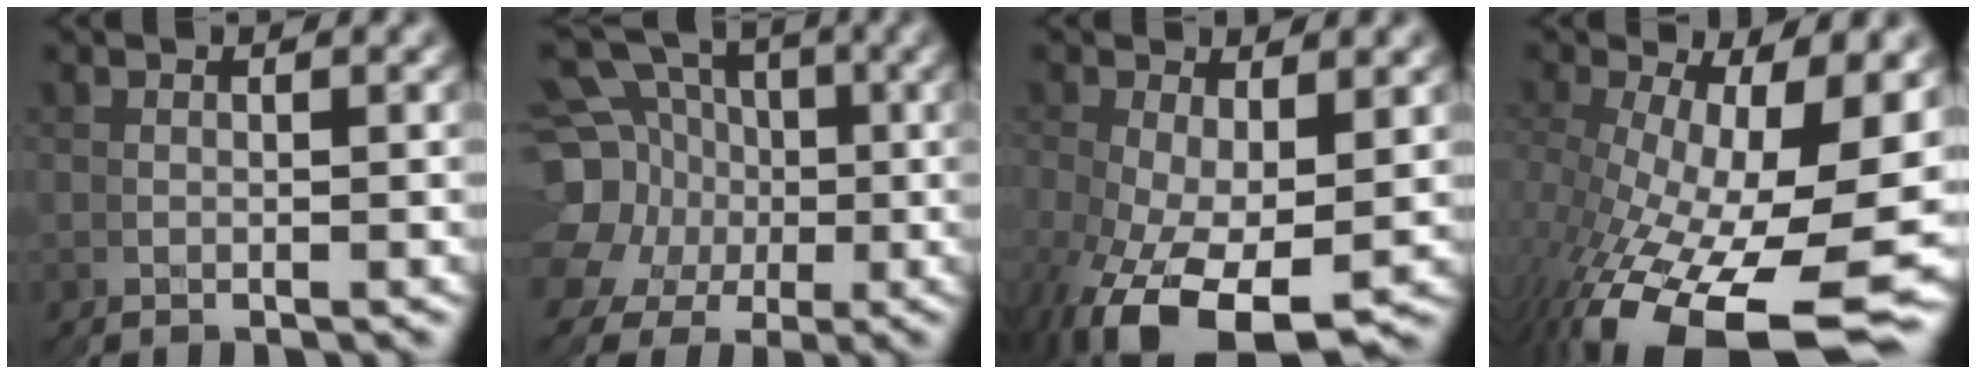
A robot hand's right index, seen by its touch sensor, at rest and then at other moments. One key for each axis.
{"total": 15.8, "fx": 1.8, "fy": 13.3, "fz": 8.3, "tx": -0.134, "ty": -0.009, "tz": 0.015}
{"total": 6.7, "fx": -2.4, "fy": 3.7, "fz": 5.0, "tx": -0.111, "ty": -0.022, "tz": -0.027}
{"total": 9.8, "fx": -2.4, "fy": 4.0, "fz": 8.6, "tx": -0.172, "ty": -0.019, "tz": -0.014}